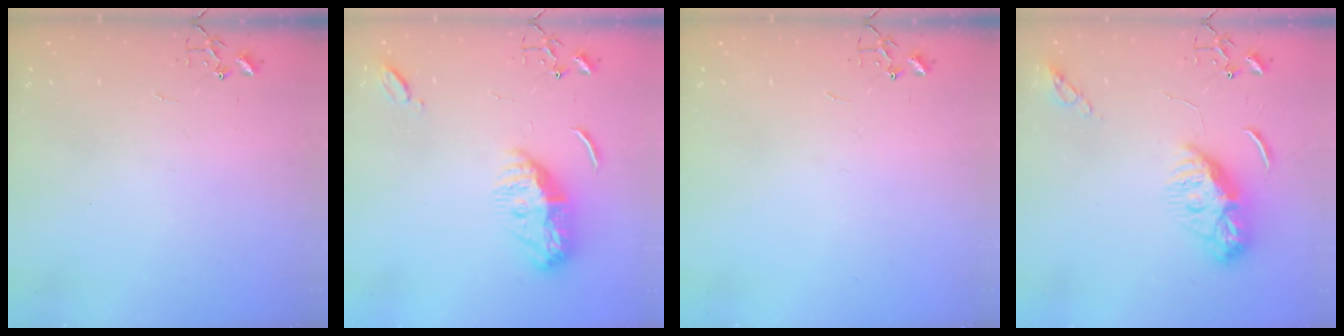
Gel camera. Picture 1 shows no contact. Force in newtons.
{"total": 10.8, "press": 10.7, "slide": 1.1}
{"total": 0.0}
{"total": 9.5, "press": 9.5, "slide": 0.5}